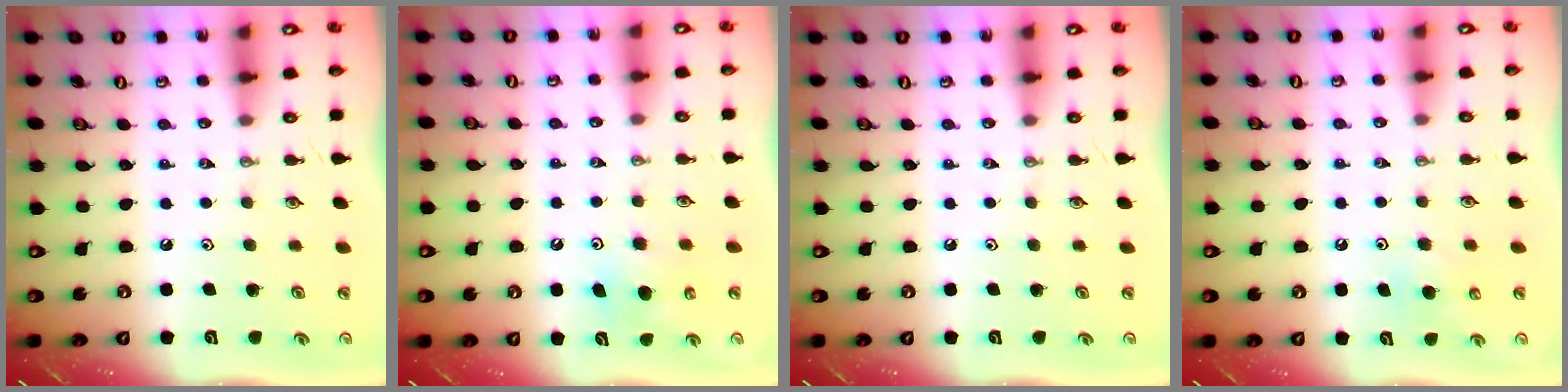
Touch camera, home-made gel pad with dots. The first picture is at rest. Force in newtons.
{"total": 6.1, "press": 6.1, "slide": 0.6}
{"total": 0.0}
{"total": 5.3, "press": 5.3, "slide": 0.5}